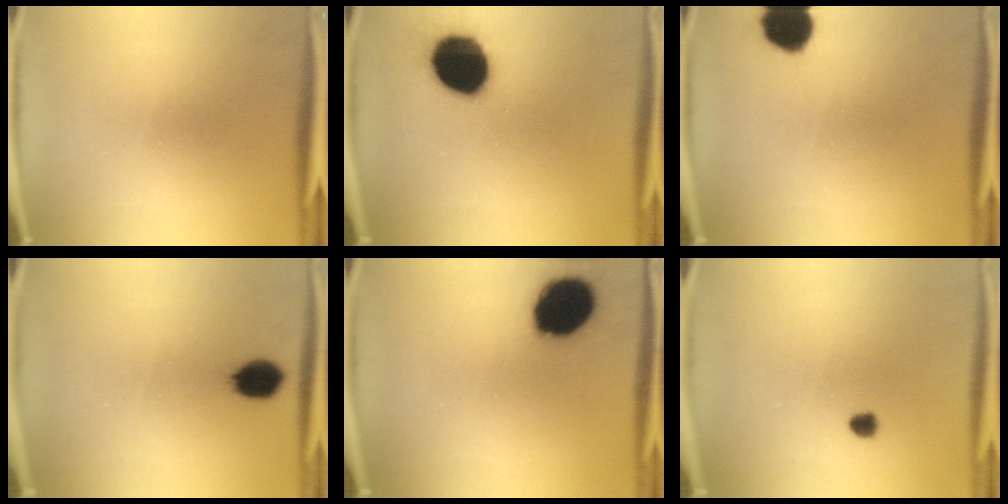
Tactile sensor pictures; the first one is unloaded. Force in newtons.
{"total": 19.3}
{"total": 9.9}
{"total": 7.0}
{"total": 16.2}
{"total": 2.3}